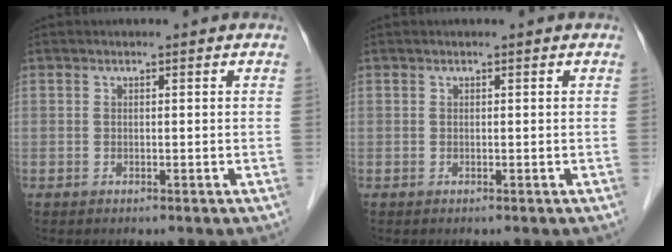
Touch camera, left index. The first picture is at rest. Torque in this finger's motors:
{"motor_torque": [0.00, 0.00, 0.00, 0.00]}